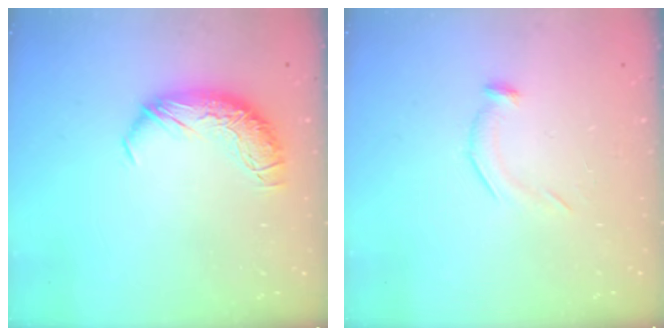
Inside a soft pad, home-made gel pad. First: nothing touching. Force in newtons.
{"total": 6.0, "press": 5.9, "slide": 1.3}